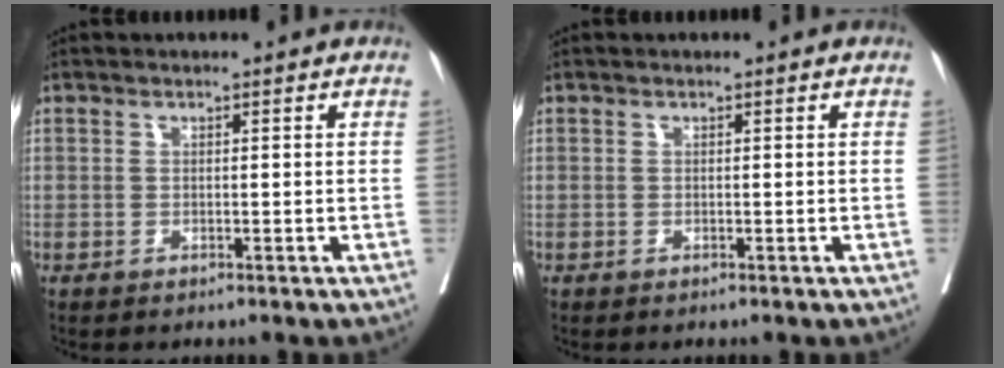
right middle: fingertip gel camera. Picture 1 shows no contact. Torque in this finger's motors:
{"motor_torque": [-0.04, 0.18, -0.02, 0.00]}